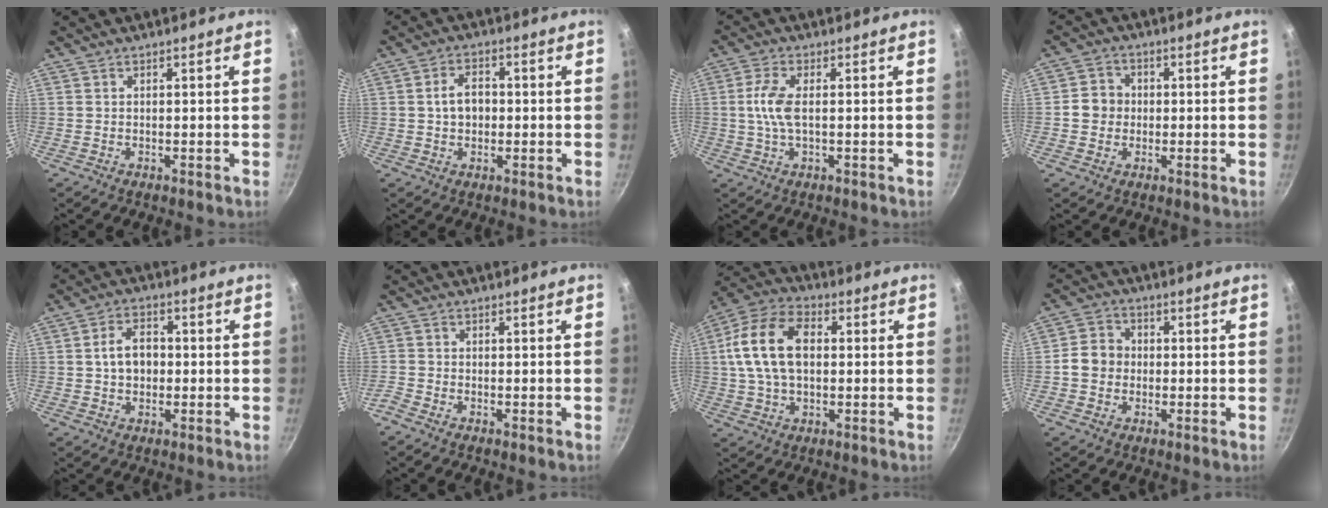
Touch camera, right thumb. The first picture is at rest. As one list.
[{"total": 5.2, "force": [0.0, 3.8, 3.6], "torque": [-0.043, 0.013, -0.005]}, {"total": 5.9, "force": [0.2, 2.4, 5.4], "torque": [-0.124, 0.006, 0.001]}, {"total": 4.9, "force": [-0.3, 4.5, 1.9], "torque": [-0.008, 0.010, -0.015]}, {"total": 6.6, "force": [0.0, 4.8, 4.6], "torque": [-0.056, 0.016, -0.005]}, {"total": 1.6, "force": [-1.3, 0.6, 0.6], "torque": [-0.025, 0.005, -0.031]}, {"total": 15.3, "force": [1.9, 9.8, 11.6], "torque": [-0.206, 0.024, 0.022]}, {"total": 6.0, "force": [-0.5, 5.3, 2.8], "torque": [-0.024, 0.015, -0.023]}]